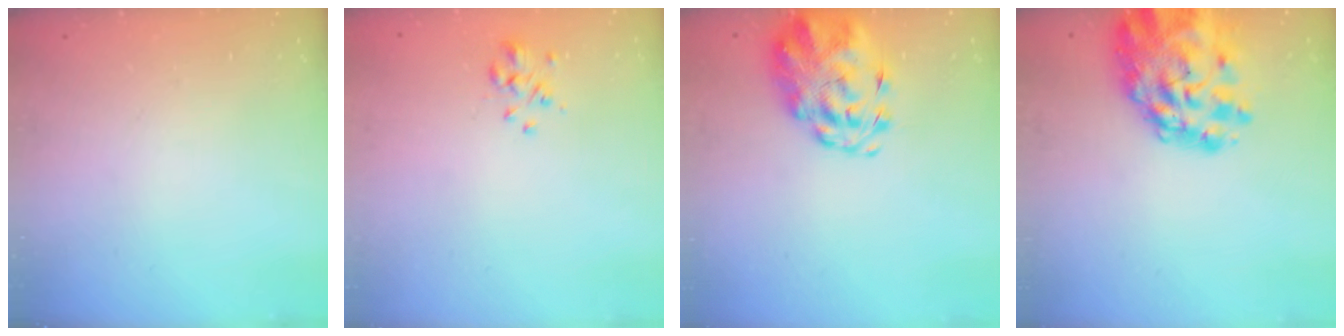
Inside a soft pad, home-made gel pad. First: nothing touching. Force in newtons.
{"total": 2.4, "press": 2.2, "slide": 1.1}
{"total": 4.2, "press": 4.0, "slide": 1.4}
{"total": 13.1, "press": 12.4, "slide": 4.4}